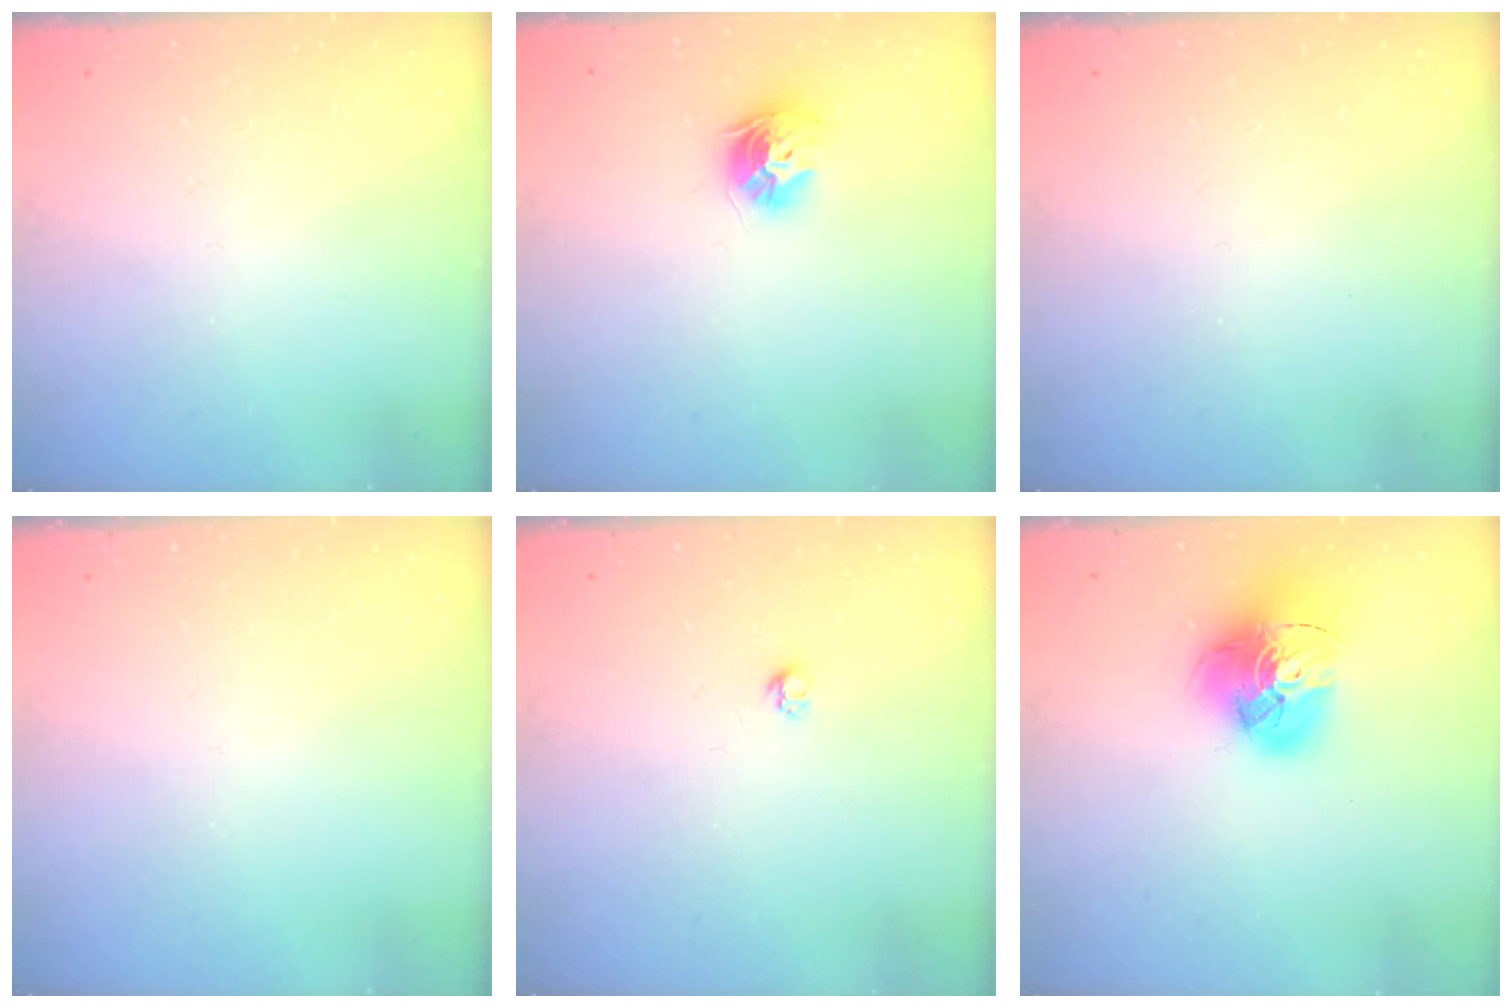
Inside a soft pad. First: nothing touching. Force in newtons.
{"total": 9.6, "press": 9.6, "slide": 0.9}
{"total": 0.0}
{"total": 0.0}
{"total": 2.7, "press": 2.7, "slide": 0.4}
{"total": 17.2, "press": 17.0, "slide": 1.9}